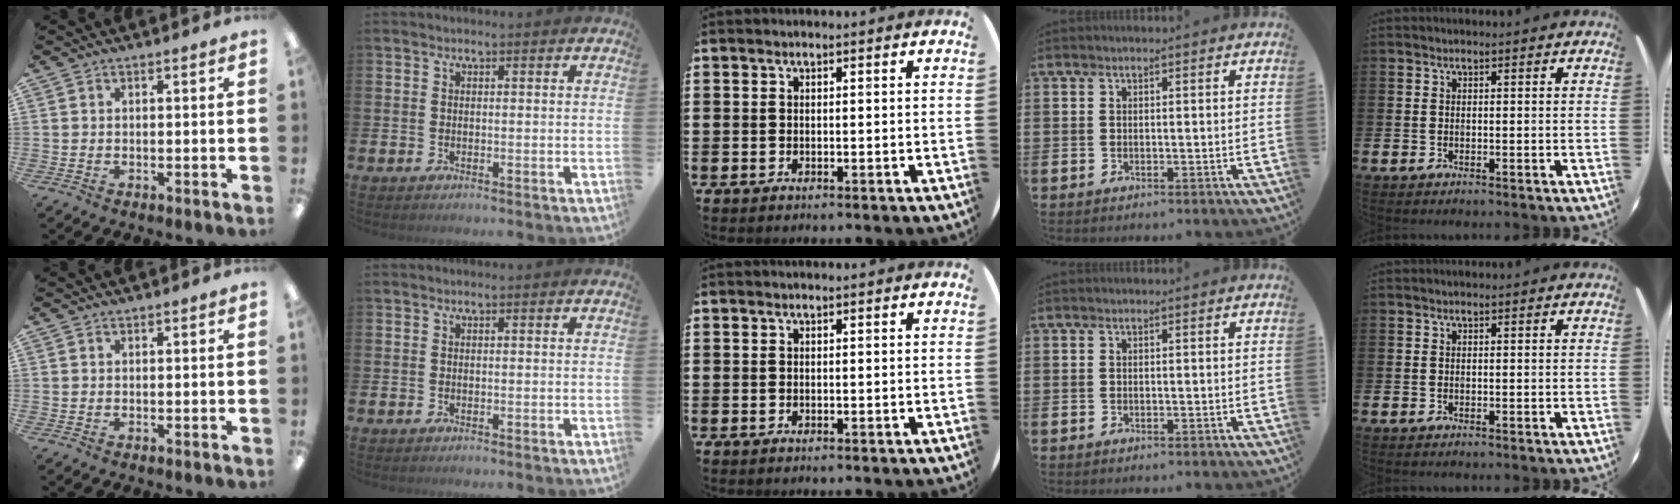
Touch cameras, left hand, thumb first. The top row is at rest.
{}